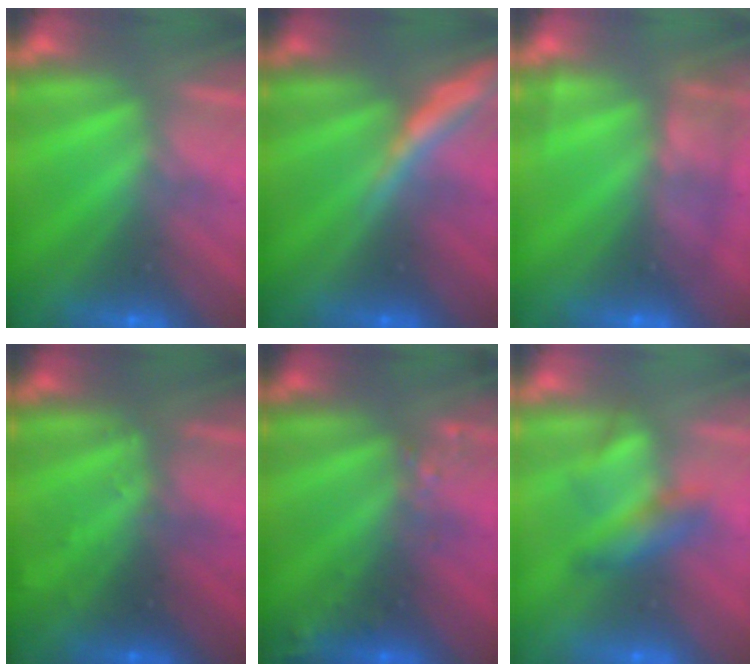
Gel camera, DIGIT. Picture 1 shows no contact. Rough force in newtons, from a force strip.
{"total": 3.1}
{"total": 2.4}
{"total": 2.4}
{"total": 2.4}
{"total": 2.3}